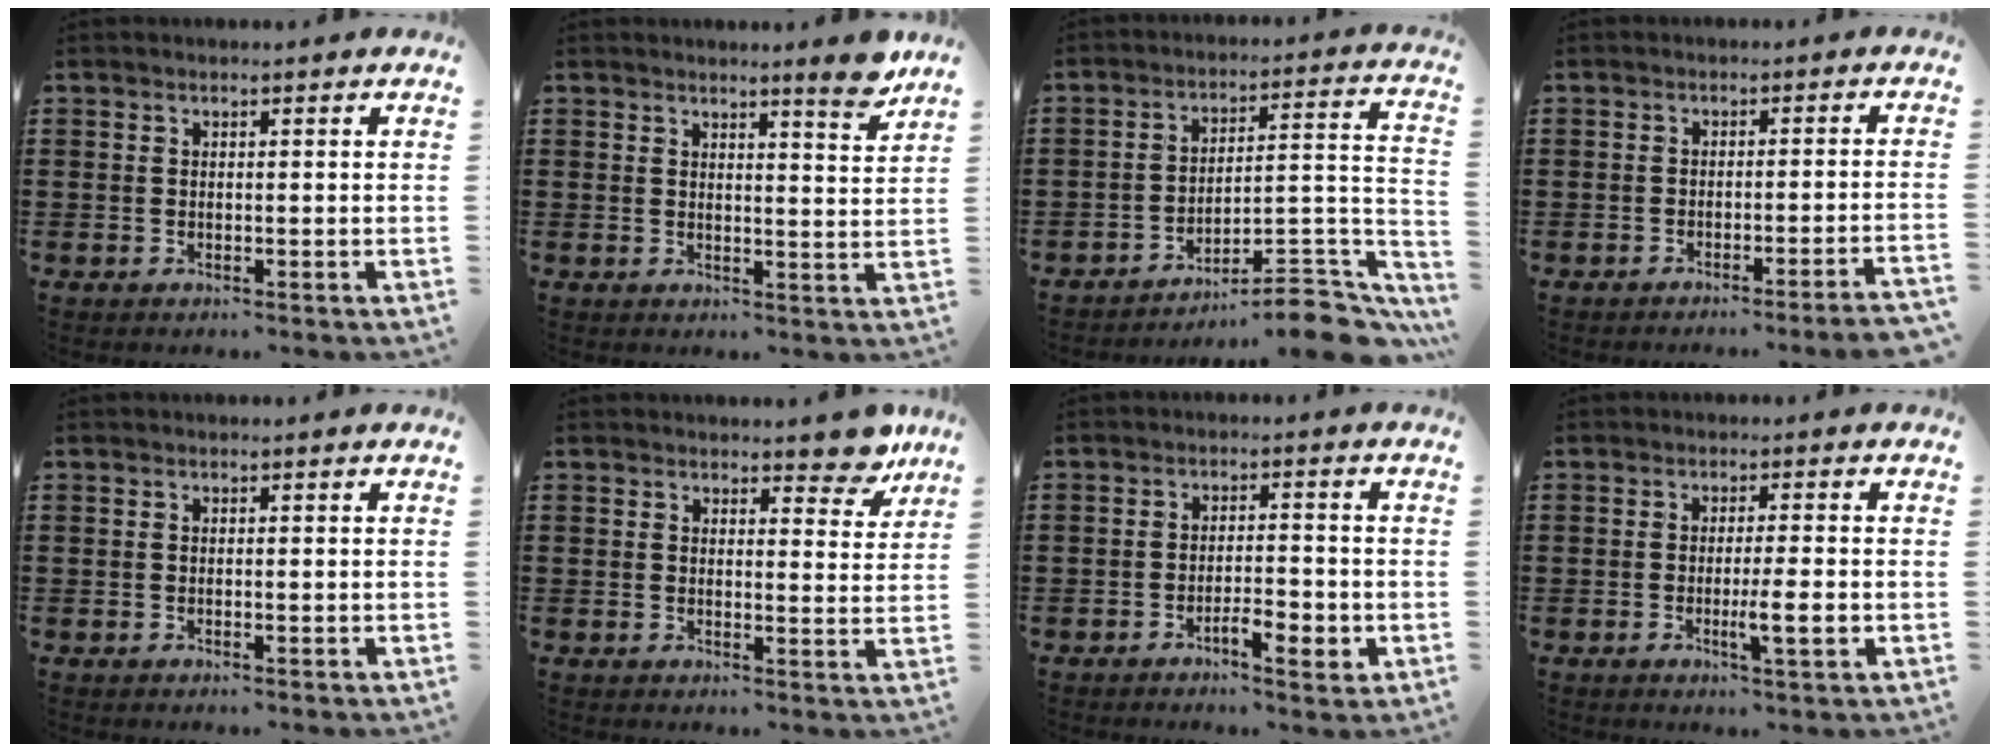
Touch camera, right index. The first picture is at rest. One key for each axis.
{"total": 4.7, "fx": 4.0, "fy": -0.2, "fz": 2.4, "tx": -0.034, "ty": -0.019, "tz": 0.066}
{"total": 8.5, "fx": -7.3, "fy": 1.9, "fz": 4.0, "tx": -0.041, "ty": 0.010, "tz": -0.140}
{"total": 2.4, "fx": -2.1, "fy": -0.6, "fz": 1.2, "tx": -0.019, "ty": -0.003, "tz": -0.041}
{"total": 0.0}
{"total": 5.1, "fx": 4.5, "fy": 1.3, "fz": 1.7, "tx": -0.014, "ty": -0.019, "tz": 0.078}
{"total": 5.0, "fx": -2.6, "fy": 1.4, "fz": 4.0, "tx": -0.061, "ty": 0.004, "tz": -0.044}
{"total": 4.9, "fx": -1.3, "fy": 0.5, "fz": 4.7, "tx": -0.077, "ty": -0.006, "tz": -0.021}